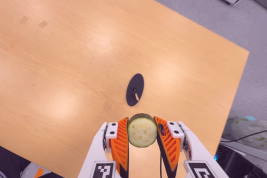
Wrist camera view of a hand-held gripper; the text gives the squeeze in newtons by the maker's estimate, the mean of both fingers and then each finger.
{"total": 10.5, "left": 10.2, "right": 10.7}